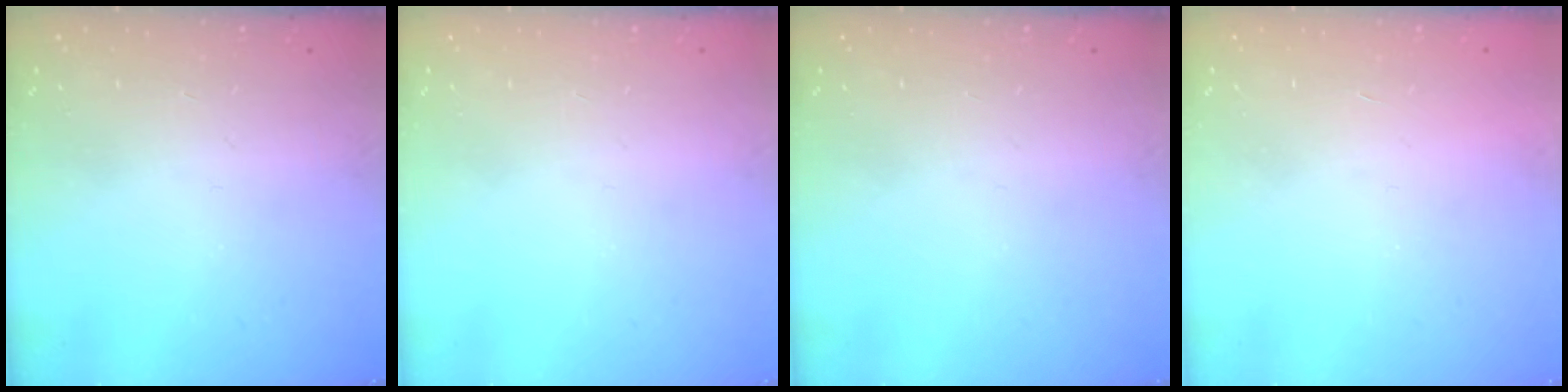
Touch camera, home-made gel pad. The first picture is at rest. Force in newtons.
{"total": 0.0}
{"total": 0.0}
{"total": 1.7, "press": 1.7, "slide": 0.1}